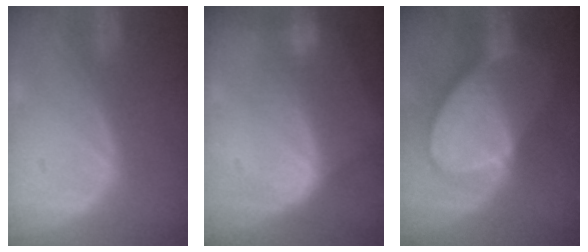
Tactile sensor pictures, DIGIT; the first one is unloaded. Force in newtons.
{"total": 7.1, "press": 6.3, "slide": 3.3}
{"total": 10.0, "press": 8.8, "slide": 4.7}